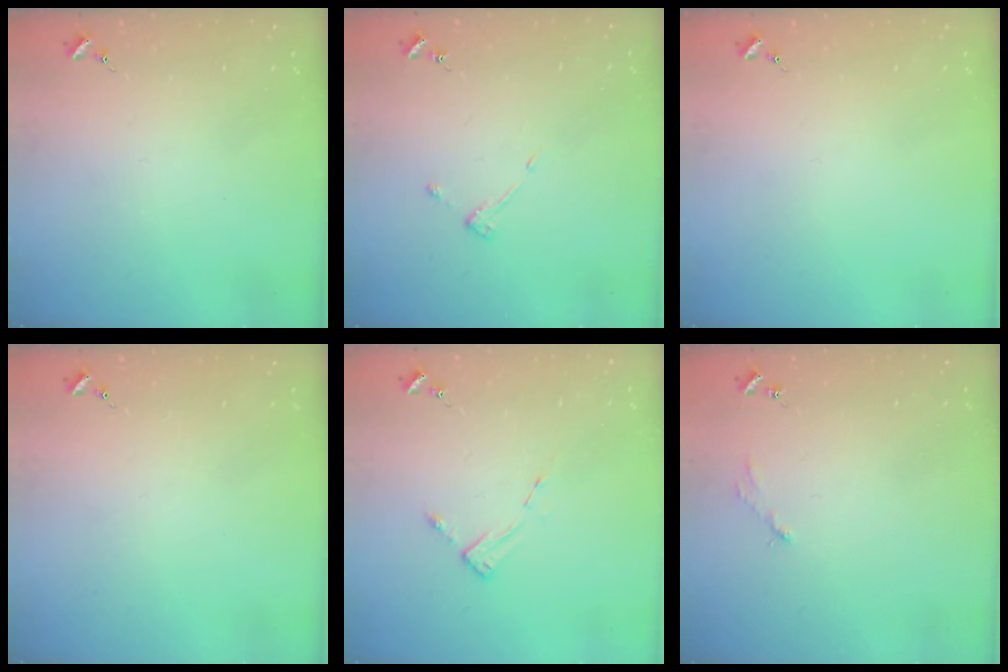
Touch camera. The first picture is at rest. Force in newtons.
{"total": 3.6, "press": 3.5, "slide": 0.6}
{"total": 0.0}
{"total": 0.0}
{"total": 2.6, "press": 2.6, "slide": 0.4}
{"total": 2.9, "press": 2.9, "slide": 0.4}